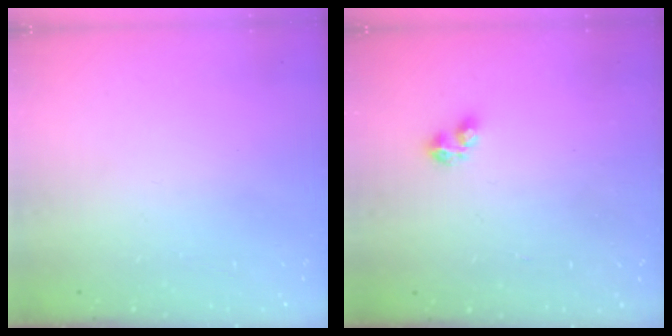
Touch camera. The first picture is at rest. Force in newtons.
{"total": 2.3, "press": 2.2, "slide": 0.6}